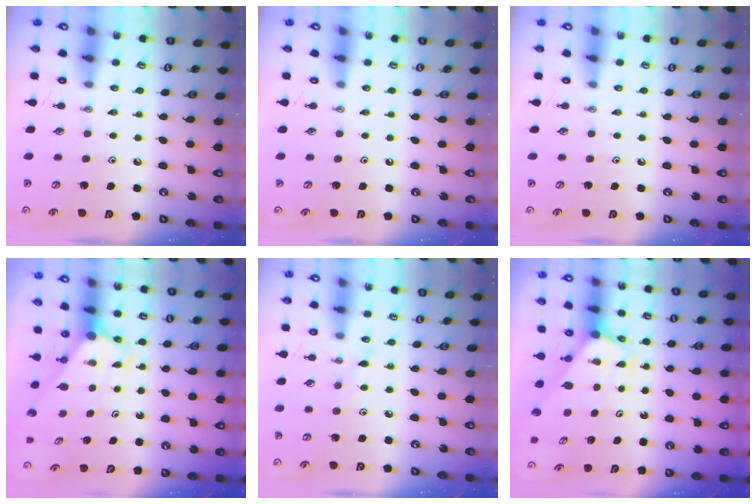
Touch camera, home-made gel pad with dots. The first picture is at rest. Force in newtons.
{"total": 0.0}
{"total": 0.0}
{"total": 2.7, "press": 2.7, "slide": 0.0}
{"total": 4.7, "press": 4.7, "slide": 0.6}
{"total": 1.8, "press": 1.8, "slide": 0.1}